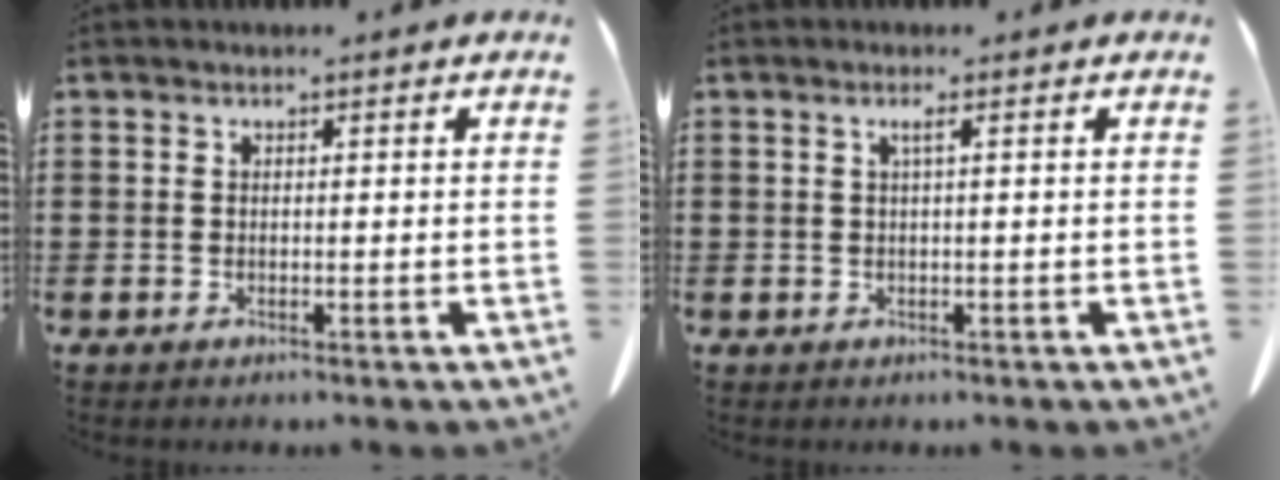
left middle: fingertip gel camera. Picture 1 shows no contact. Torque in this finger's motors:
{"motor_torque": [0.00, 0.00, 0.00, 0.01]}